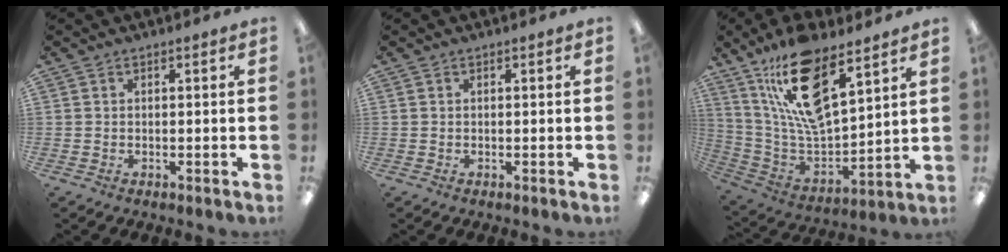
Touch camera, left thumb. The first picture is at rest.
{"total": 0.0}
{"total": 20.5, "force": [13.2, 7.9, 13.6], "torque": [-0.262, -0.072, 0.230]}